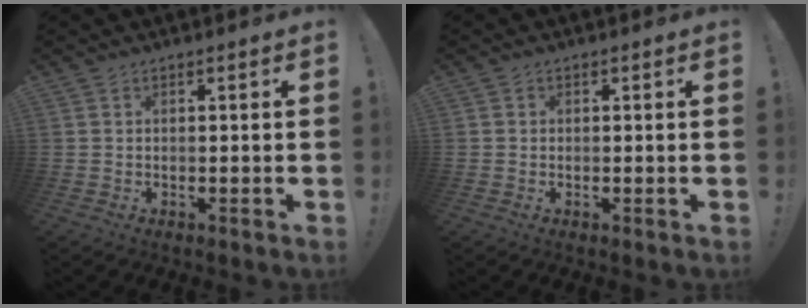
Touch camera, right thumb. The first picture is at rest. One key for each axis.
{"total": 0.7, "fx": 0.1, "fy": 0.7, "fz": -0.1, "tx": 0.011, "ty": -0.001, "tz": 0.001}